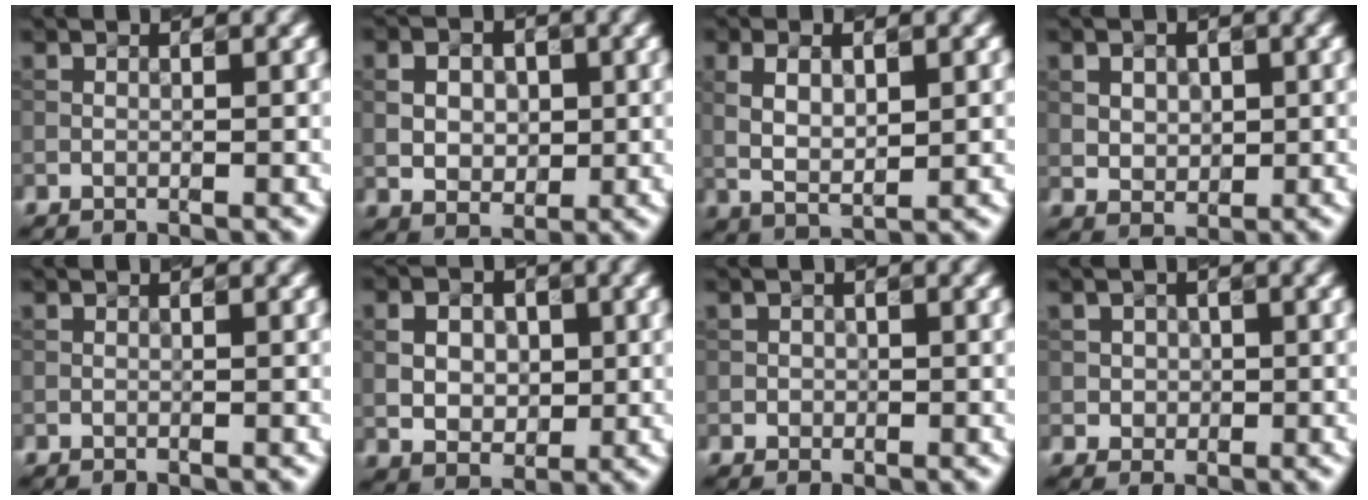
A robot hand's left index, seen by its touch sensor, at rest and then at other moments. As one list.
[{"total": 4.1, "force": [0.5, 3.1, 2.6], "torque": [-0.051, -0.001, 0.008]}, {"total": 3.9, "force": [0.6, 1.8, 3.3], "torque": [-0.072, -0.002, 0.019]}, {"total": 2.7, "force": [0.8, 2.1, 1.5], "torque": [-0.029, 0.004, 0.010]}, {"total": 0.0}, {"total": 4.6, "force": [0.5, 3.5, 2.9], "torque": [-0.055, -0.001, 0.009]}, {"total": 0.7, "force": [-0.1, 0.7, 0.0], "torque": [0.004, -0.003, -0.001]}, {"total": 1.6, "force": [0.3, 1.5, 0.4], "torque": [0.009, 0.002, 0.002]}]